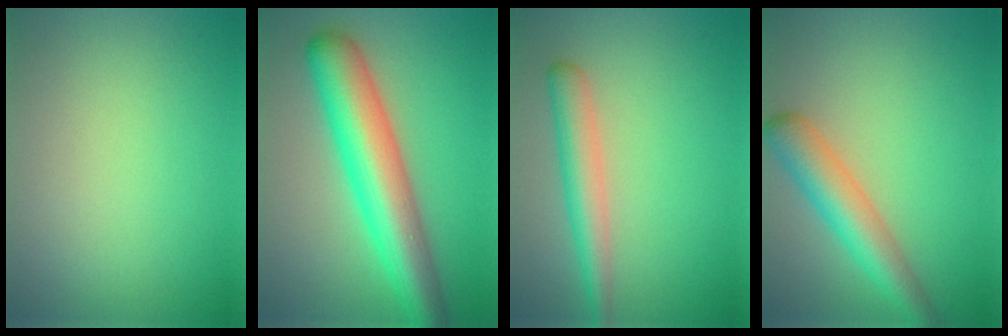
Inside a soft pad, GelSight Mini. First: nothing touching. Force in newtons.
{"total": 9.0, "press": 9.0, "slide": 0.2}
{"total": 3.6, "press": 3.6, "slide": 0.1}
{"total": 4.7, "press": 4.7, "slide": 0.2}